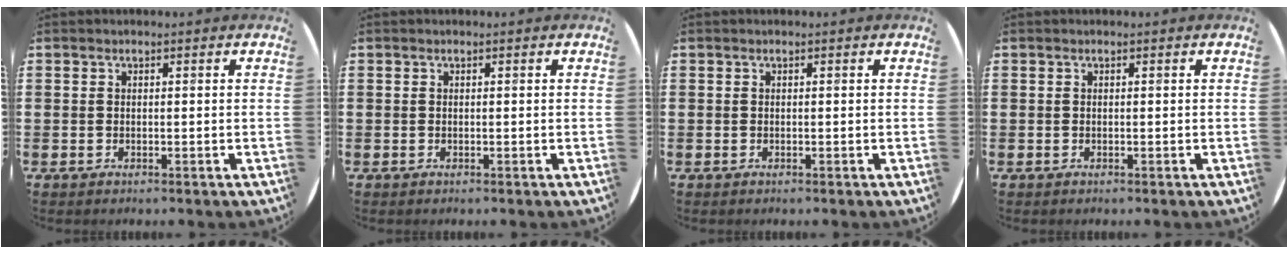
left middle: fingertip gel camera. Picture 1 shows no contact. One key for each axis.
{"total": 0.0}
{"total": 0.0}
{"total": 0.0}